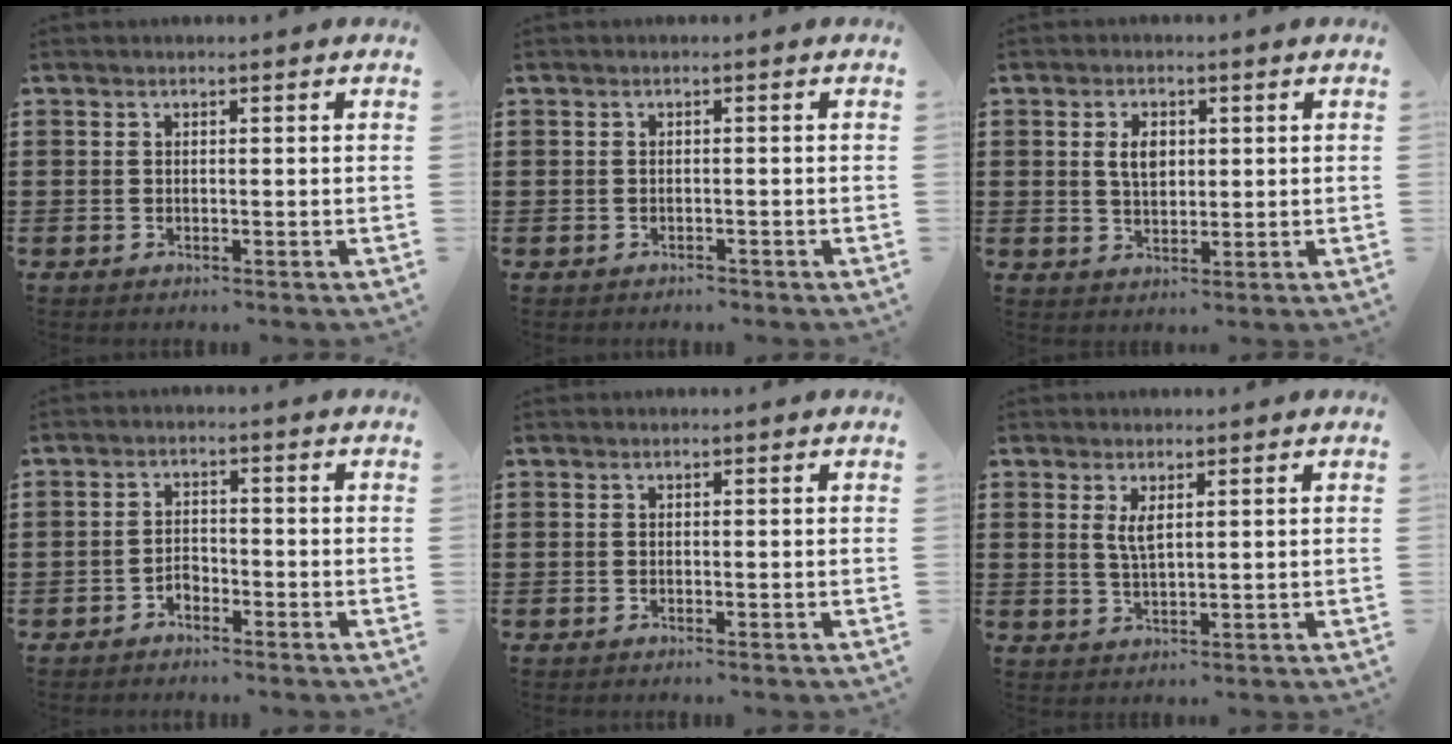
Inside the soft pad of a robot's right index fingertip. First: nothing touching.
{"total": 0.8, "force": [-0.8, 0.2, -0.1], "torque": [-0.001, 0.002, -0.018]}
{"total": 3.8, "force": [0.8, 2.2, 3.0], "torque": [-0.056, 0.008, 0.012]}
{"total": 1.8, "force": [-1.5, 0.9, 0.3], "torque": [-0.012, 0.004, -0.032]}
{"total": 0.0}
{"total": 2.8, "force": [1.2, 0.8, 2.4], "torque": [-0.051, 0.002, 0.020]}